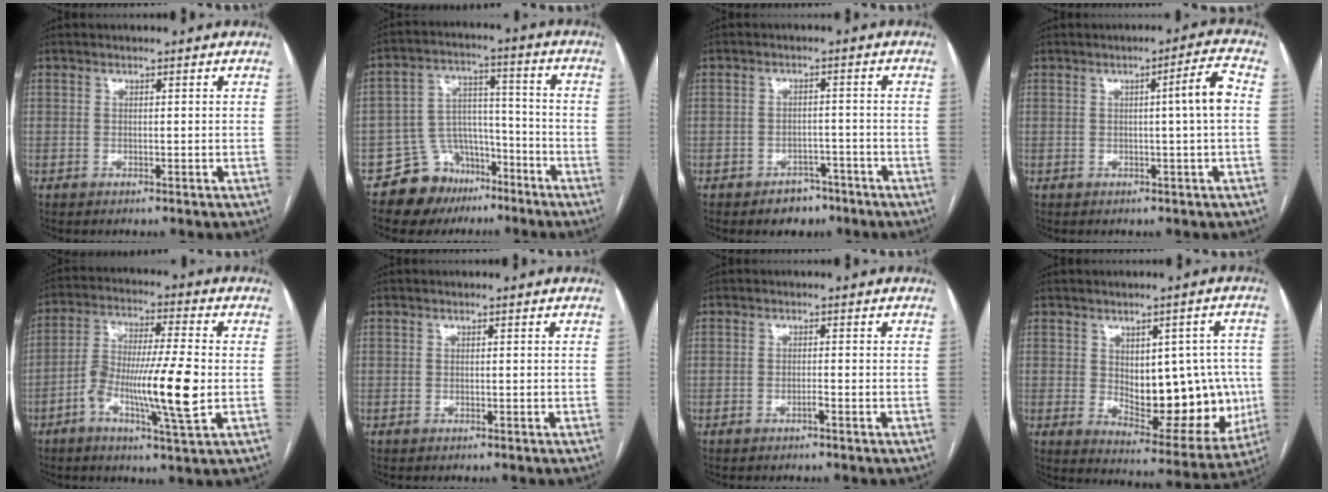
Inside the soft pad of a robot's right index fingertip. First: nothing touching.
{"total": 10.0, "force": [-6.9, 7.0, 1.7], "torque": [-0.023, 0.059, -0.108]}
{"total": 4.0, "force": [-2.7, 2.8, 1.1], "torque": [-0.008, 0.011, -0.033]}
{"total": 4.8, "force": [0.1, -0.9, 4.8], "torque": [-0.066, 0.005, 0.003]}
{"total": 13.2, "force": [-3.1, 0.9, 12.8], "torque": [-0.237, 0.000, -0.057]}
{"total": 0.0}
{"total": 0.8, "force": [-0.5, -0.1, 0.6], "torque": [-0.013, 0.001, -0.009]}
{"total": 15.3, "force": [-0.1, 7.1, 13.6], "torque": [-0.178, 0.005, 0.020]}